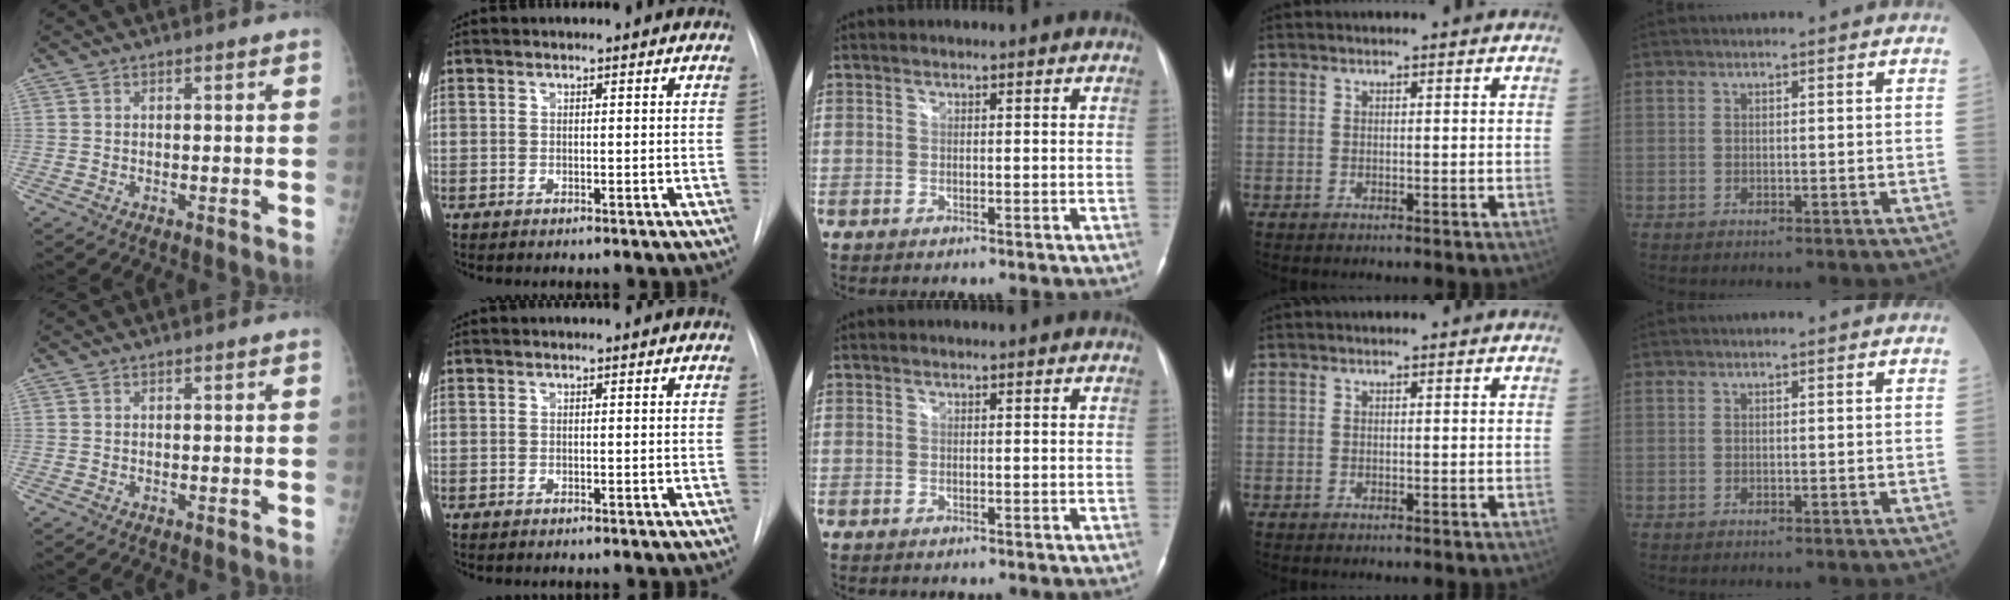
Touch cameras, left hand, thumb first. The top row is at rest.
{}